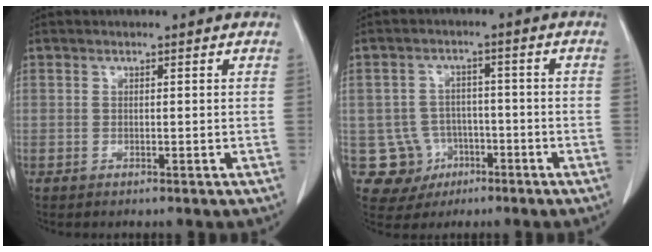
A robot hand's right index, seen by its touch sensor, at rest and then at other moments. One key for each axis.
{"total": 7.3, "fx": -2.4, "fy": 6.9, "fz": 0.8, "tx": -0.016, "ty": 0.010, "tz": -0.029}